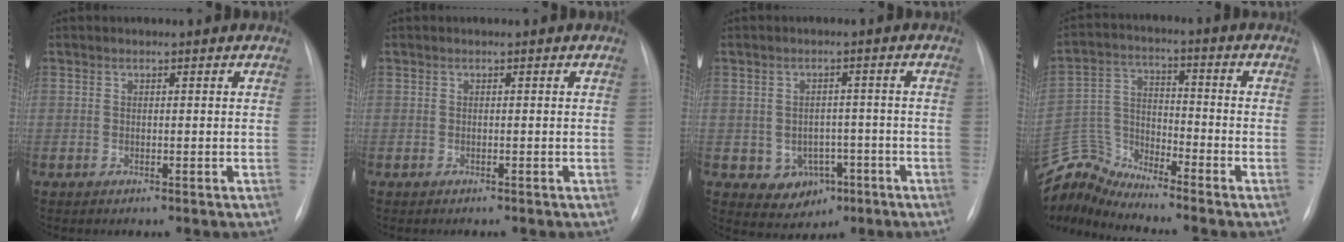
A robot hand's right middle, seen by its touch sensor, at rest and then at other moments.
{"total": 0.7, "force": [-0.6, 0.1, 0.3], "torque": [-0.007, -0.002, -0.008]}
{"total": 5.6, "force": [-2.1, 4.6, 2.3], "torque": [-0.030, 0.011, -0.017]}
{"total": 9.0, "force": [-8.9, -0.1, -0.9], "torque": [0.004, 0.036, -0.180]}